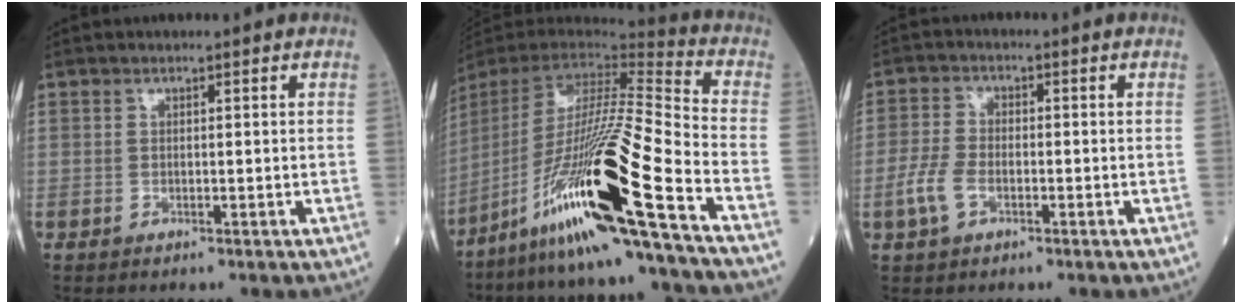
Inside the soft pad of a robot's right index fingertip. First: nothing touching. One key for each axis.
{"total": 25.4, "fx": -14.1, "fy": -0.8, "fz": 21.1, "tx": -0.409, "ty": -0.050, "tz": -0.267}
{"total": 4.7, "fx": -1.8, "fy": 2.5, "fz": 3.5, "tx": -0.089, "ty": 0.004, "tz": -0.038}